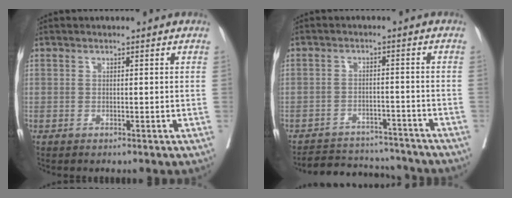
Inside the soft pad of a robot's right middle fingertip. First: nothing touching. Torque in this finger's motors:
{"motor_torque": [0.44, -0.76, 0.03, 0.01]}